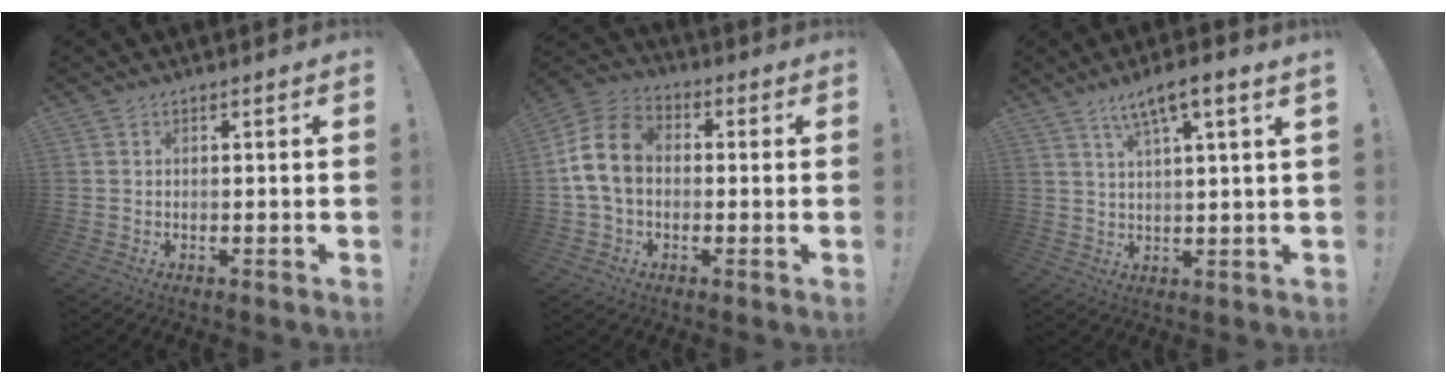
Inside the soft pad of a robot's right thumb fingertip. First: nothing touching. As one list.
[{"total": 14.1, "force": [0.7, 10.1, 9.8], "torque": [-0.179, 0.023, 0.018]}, {"total": 6.3, "force": [4.0, -0.1, 4.9], "torque": [-0.079, -0.021, 0.063]}]